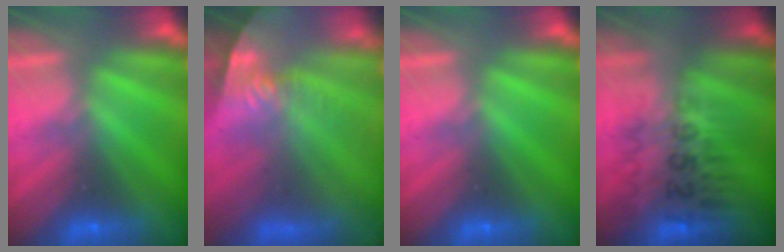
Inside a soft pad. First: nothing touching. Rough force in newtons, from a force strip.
{"total": 7.6}
{"total": 0.0}
{"total": 2.8}